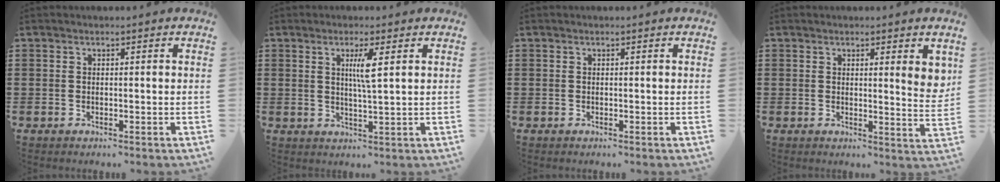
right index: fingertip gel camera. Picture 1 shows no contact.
{"total": 3.7, "force": [1.2, 0.0, 3.5], "torque": [-0.073, -0.002, 0.017]}
{"total": 0.0}
{"total": 3.4, "force": [1.7, 0.5, 3.0], "torque": [-0.045, -0.005, 0.026]}